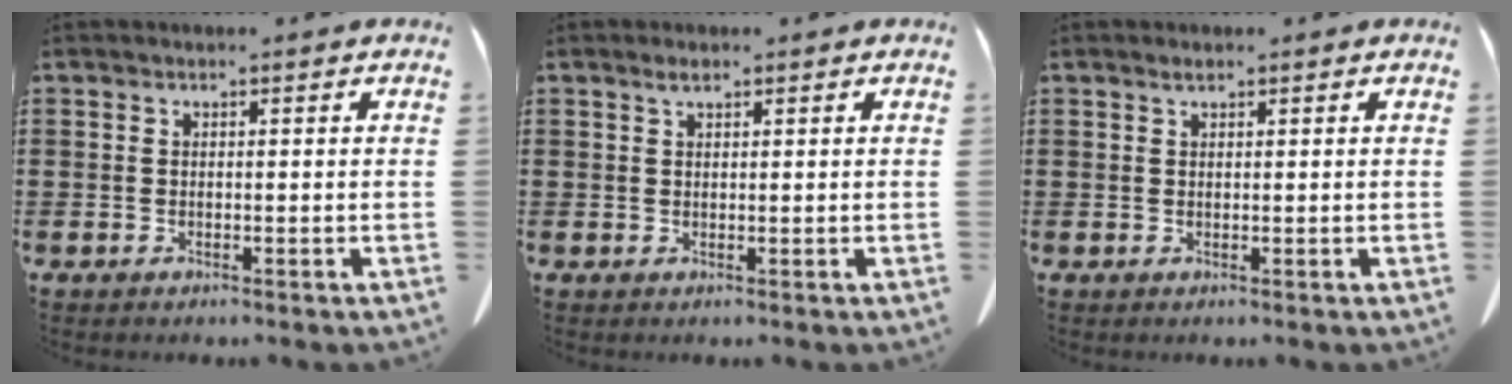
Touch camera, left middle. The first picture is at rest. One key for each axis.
{"total": 1.3, "fx": 0.8, "fy": 0.4, "fz": 0.9, "tx": -0.020, "ty": -0.001, "tz": 0.015}
{"total": 0.8, "fx": 0.5, "fy": 0.1, "fz": 0.5, "tx": -0.012, "ty": -0.001, "tz": 0.010}